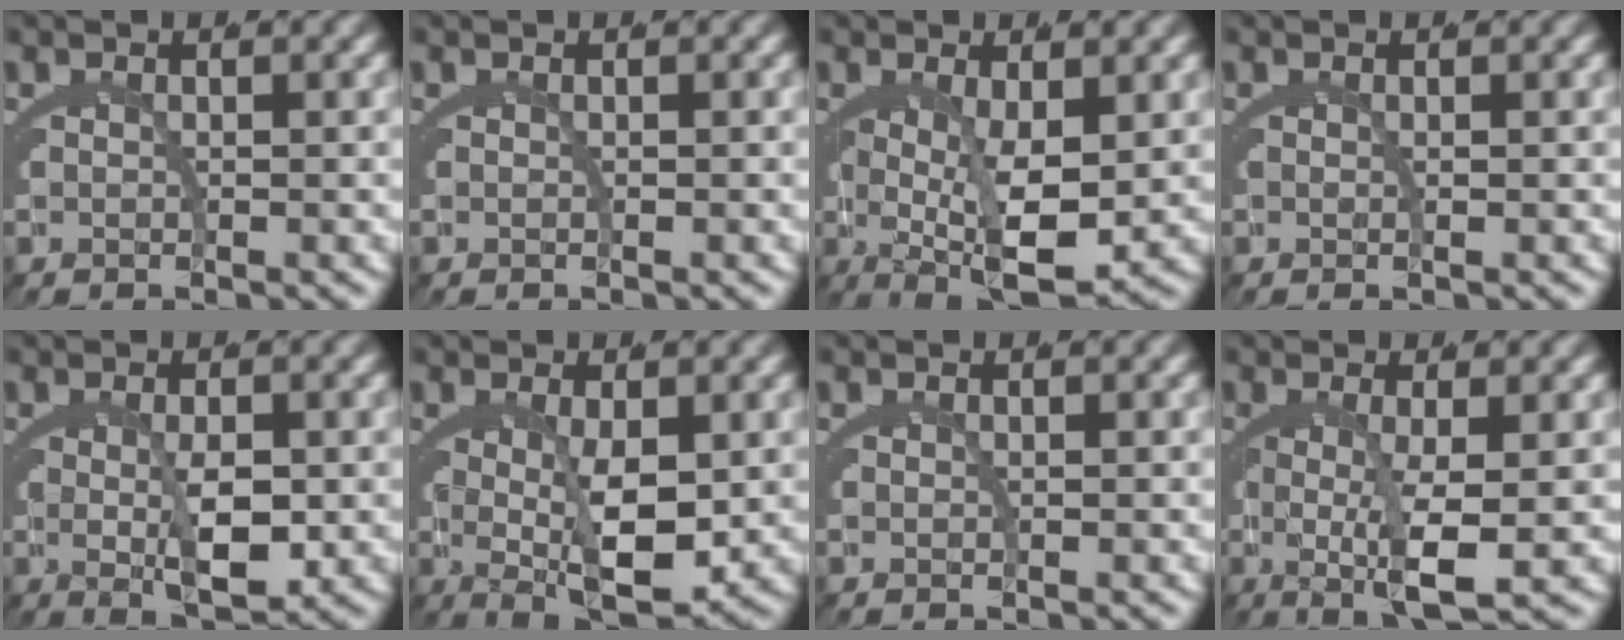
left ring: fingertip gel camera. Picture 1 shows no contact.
{"total": 0.0}
{"total": 7.1, "force": [-1.5, 2.4, 6.5], "torque": [-0.103, -0.033, -0.003]}
{"total": 1.1, "force": [0.2, 0.9, 0.7], "torque": [-0.022, -0.002, 0.004]}
{"total": 4.3, "force": [-0.2, 1.0, 4.2], "torque": [-0.062, -0.019, 0.009]}
{"total": 6.4, "force": [-0.8, 1.8, 6.1], "torque": [-0.089, -0.026, 0.005]}
{"total": 0.0}
{"total": 5.7, "force": [-0.5, 1.3, 5.6], "torque": [-0.094, -0.015, 0.004]}